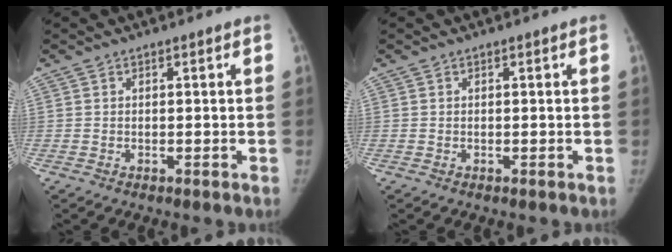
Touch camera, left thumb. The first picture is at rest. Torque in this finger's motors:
{"motor_torque": [0.07, -0.09, 0.49, -0.26, 0.00]}